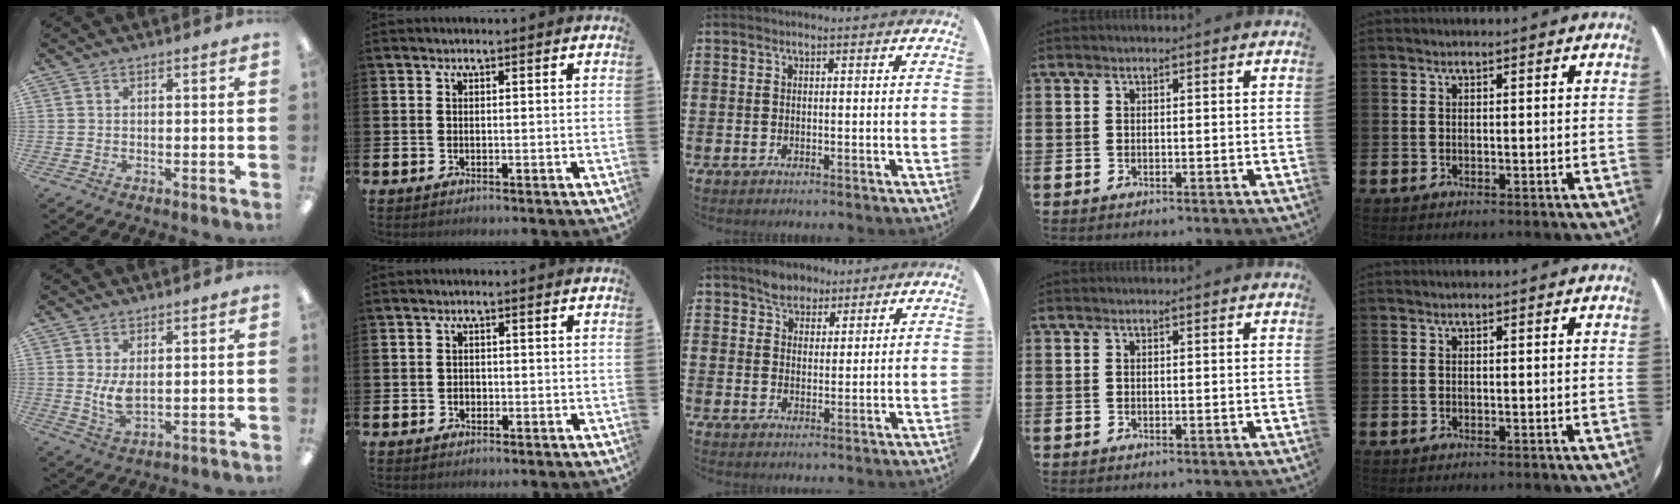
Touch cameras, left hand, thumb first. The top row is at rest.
{"thumb": {"total": 5.7, "force": [1.2, 2.6, 4.9], "torque": [-0.104, -0.008, 0.016]}, "index": {"total": 1.0, "force": [-0.2, 0.9, 0.4], "torque": [-0.006, 0.005, -0.008]}, "middle": {"total": 3.5, "force": [3.0, 1.9, 0.2], "torque": [-0.005, 0.002, 0.057]}}